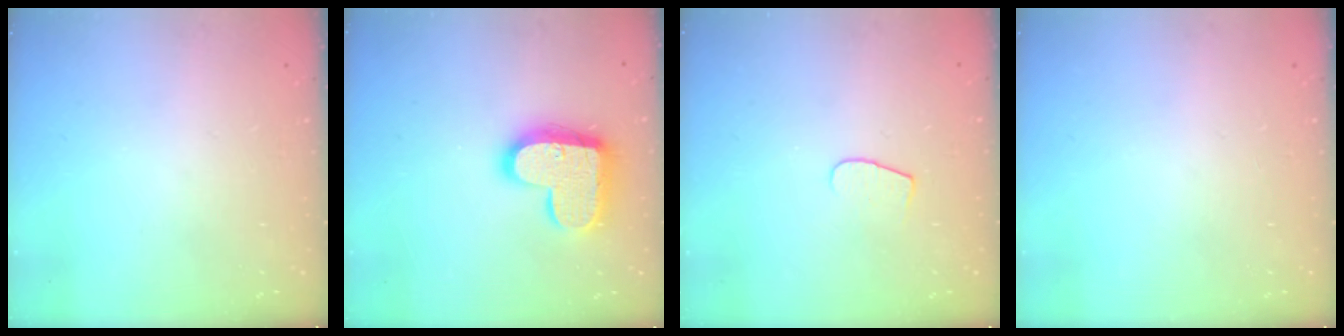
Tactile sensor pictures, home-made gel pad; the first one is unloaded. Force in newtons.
{"total": 16.9, "press": 16.8, "slide": 1.1}
{"total": 5.9, "press": 5.9, "slide": 0.6}
{"total": 0.0}